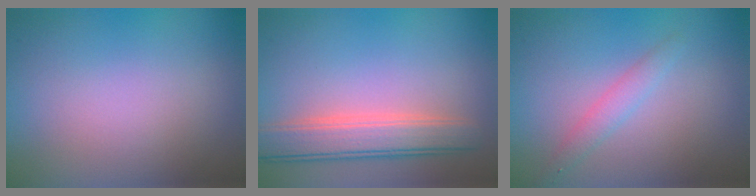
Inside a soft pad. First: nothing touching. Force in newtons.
{"total": 4.7, "press": 4.7, "slide": 0.5}
{"total": 1.7, "press": 1.7, "slide": 0.0}